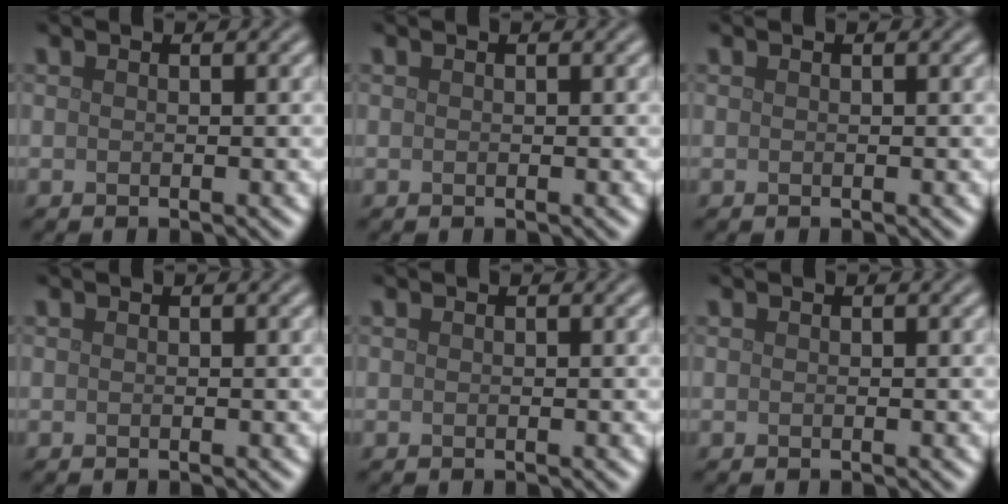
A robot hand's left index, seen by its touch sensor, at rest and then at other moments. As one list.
[{"total": 0.0}, {"total": 0.0}, {"total": 0.0}, {"total": 0.0}, {"total": 0.0}]